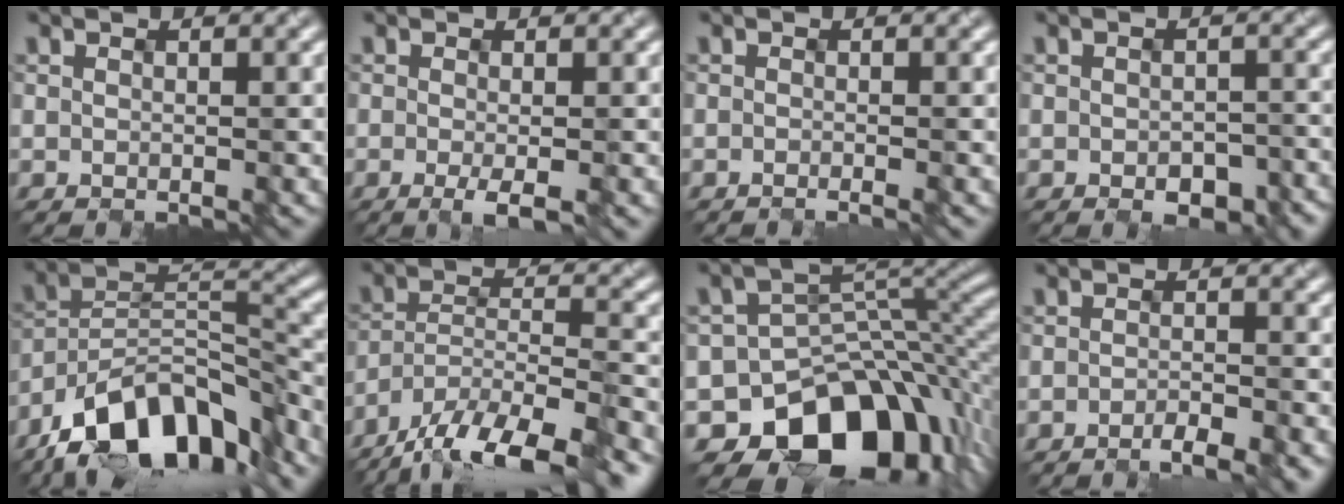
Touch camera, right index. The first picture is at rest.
{"total": 2.0, "force": [-0.9, 0.3, 1.8], "torque": [-0.032, -0.006, -0.009]}
{"total": 1.1, "force": [-0.5, 0.4, 0.9], "torque": [-0.005, -0.004, -0.010]}
{"total": 3.8, "force": [-2.0, 2.0, 2.4], "torque": [-0.028, -0.009, -0.019]}
{"total": 12.6, "force": [-9.5, 4.7, 6.9], "torque": [-0.115, 0.014, -0.177]}
{"total": 14.2, "force": [-11.8, 4.0, 6.8], "torque": [-0.125, -0.016, -0.178]}
{"total": 12.3, "force": [-7.0, 8.5, 5.5], "torque": [-0.069, -0.014, -0.112]}
{"total": 2.8, "force": [-2.0, 0.5, 1.8], "torque": [-0.026, 0.000, -0.035]}